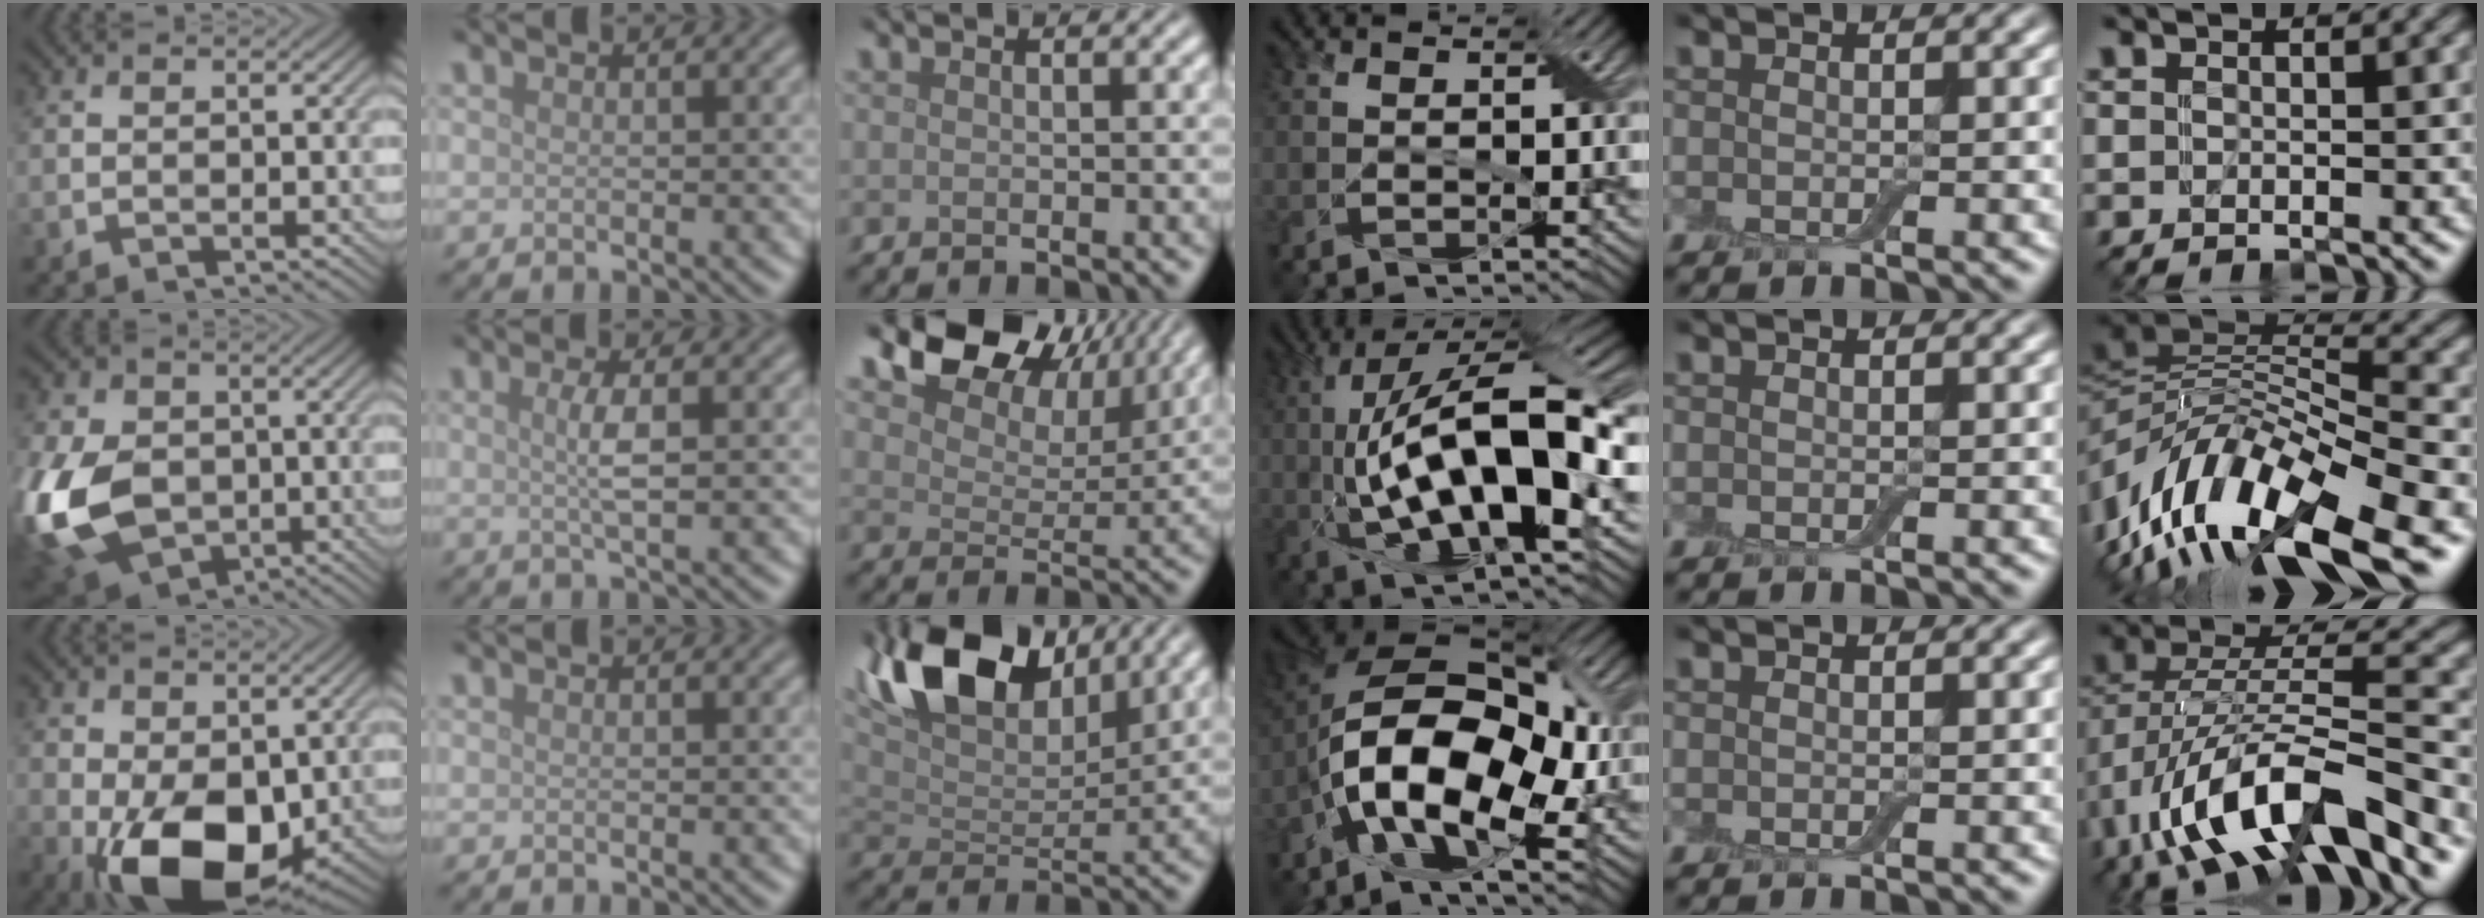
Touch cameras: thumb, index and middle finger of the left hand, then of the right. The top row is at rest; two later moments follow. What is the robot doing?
{"motion": "extract", "object": "airpods case & airpods"}